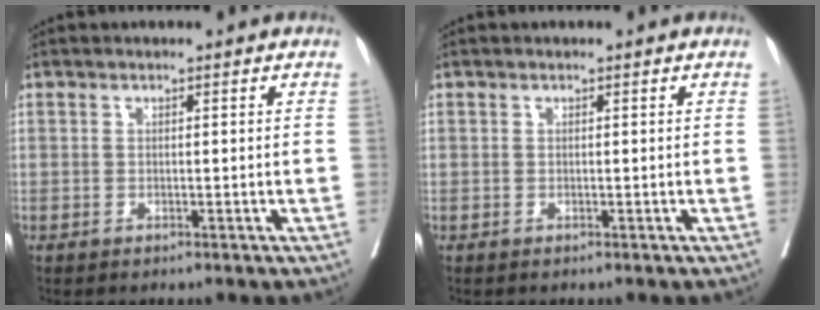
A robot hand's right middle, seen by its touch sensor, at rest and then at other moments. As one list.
[{"total": 0.0}]